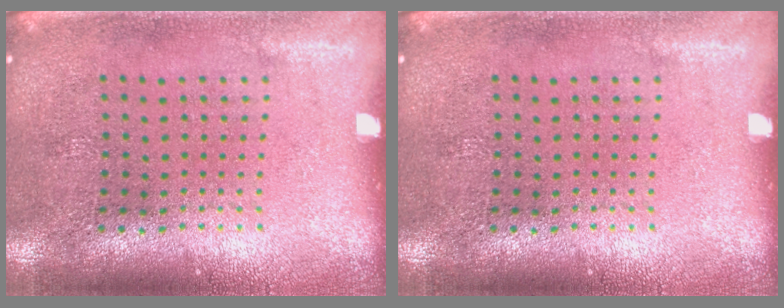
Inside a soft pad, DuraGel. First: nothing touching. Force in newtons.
{"total": 0.0}